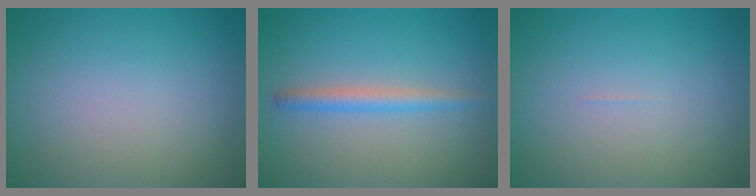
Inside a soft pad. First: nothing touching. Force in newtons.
{"total": 2.1, "press": 2.1, "slide": 0.1}
{"total": 0.0}